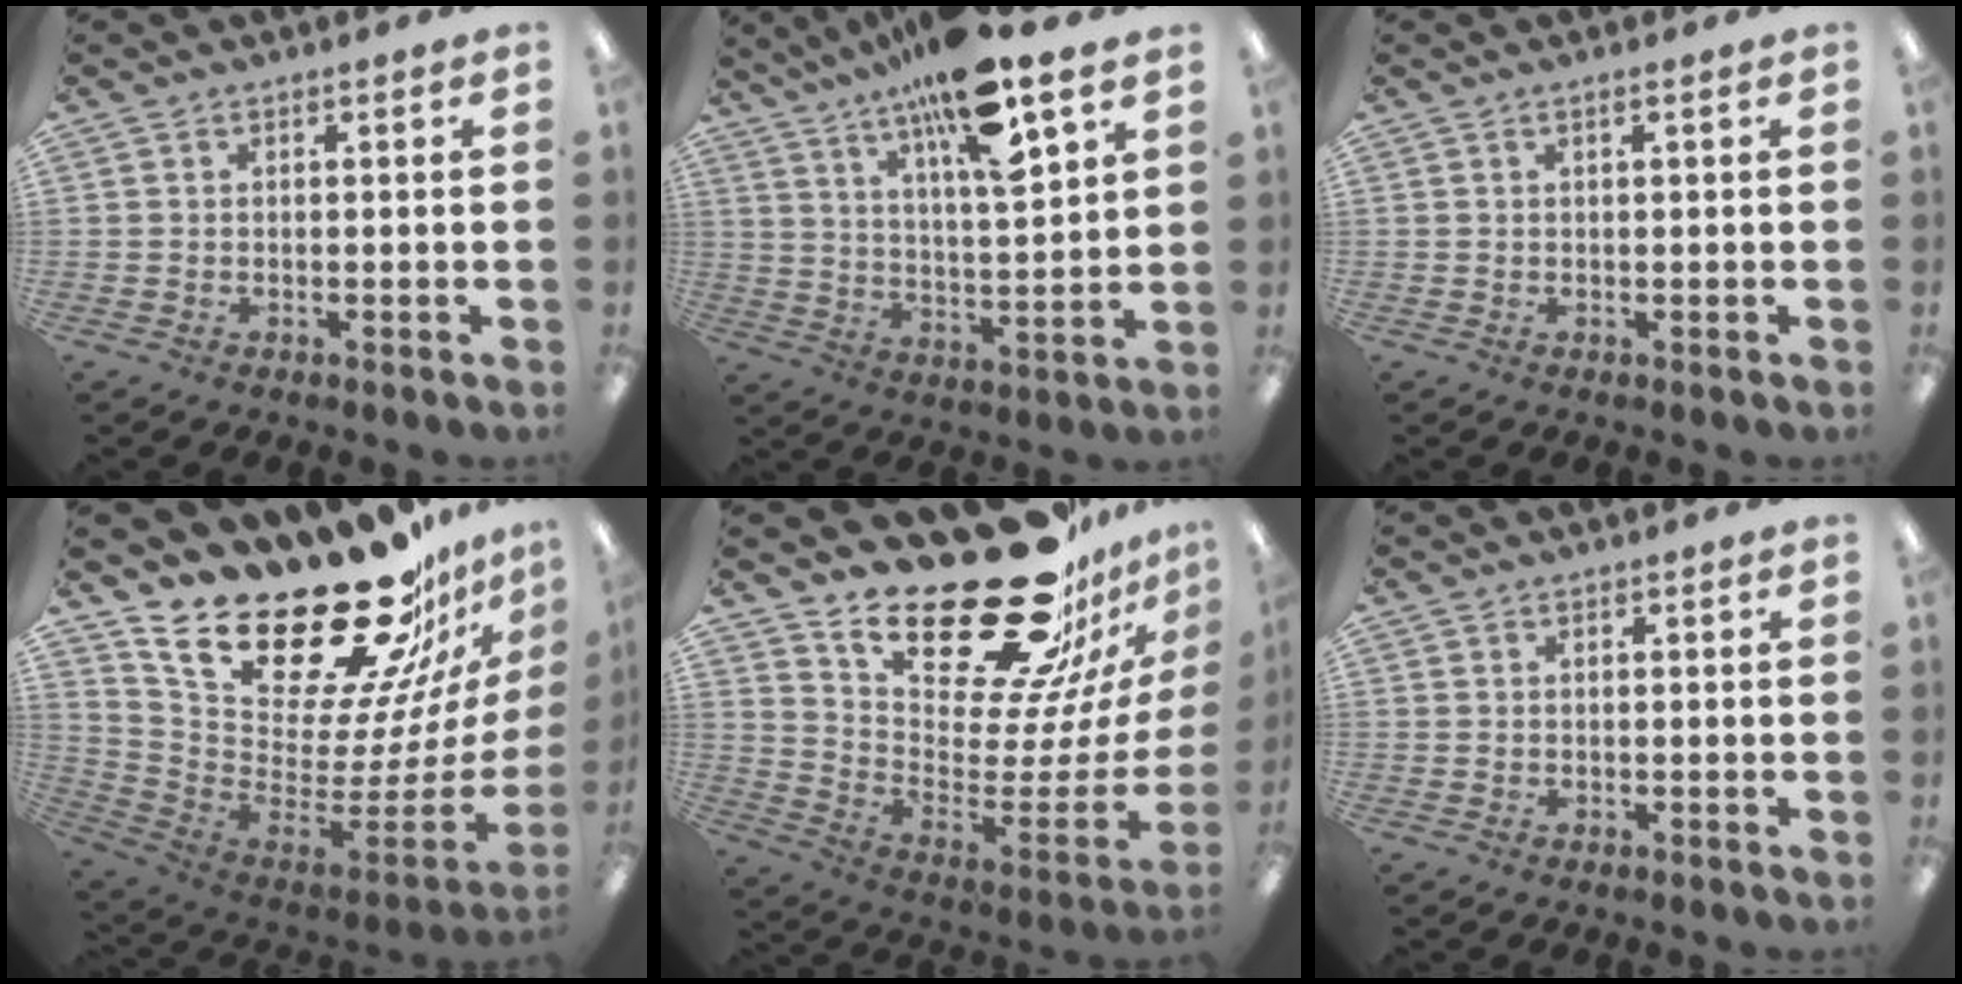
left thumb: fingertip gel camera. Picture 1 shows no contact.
{"total": 15.1, "force": [11.1, 2.4, 9.9], "torque": [-0.165, -0.068, 0.177]}
{"total": 0.8, "force": [0.5, 0.1, 0.7], "torque": [-0.014, 0.000, 0.008]}
{"total": 29.0, "force": [22.4, 10.4, 15.2], "torque": [-0.233, -0.182, 0.412]}
{"total": 30.5, "force": [22.3, 12.0, 17.0], "torque": [-0.230, -0.168, 0.408]}
{"total": 0.8, "force": [0.2, 0.7, 0.0], "torque": [-0.002, 0.004, 0.003]}